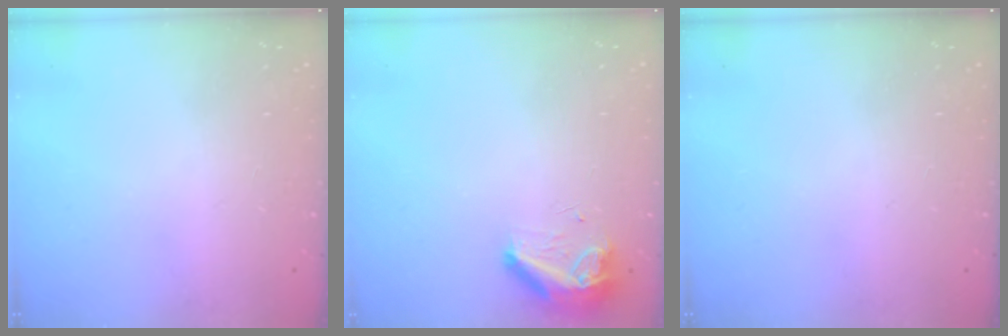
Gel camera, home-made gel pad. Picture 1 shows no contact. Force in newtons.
{"total": 8.3, "press": 8.2, "slide": 0.9}
{"total": 0.0}